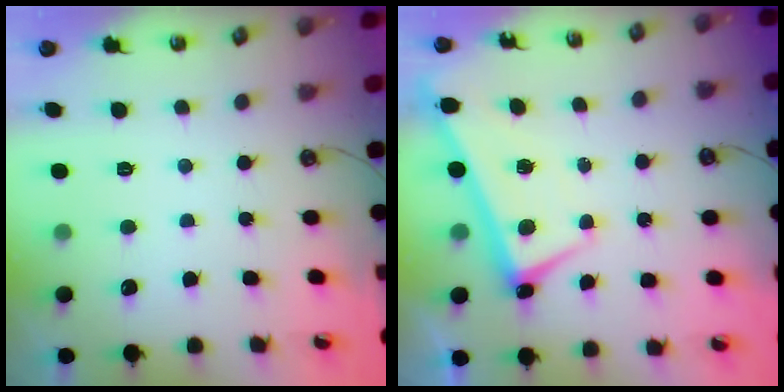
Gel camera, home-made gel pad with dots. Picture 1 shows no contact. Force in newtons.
{"total": 1.3, "press": 1.2, "slide": 0.3}